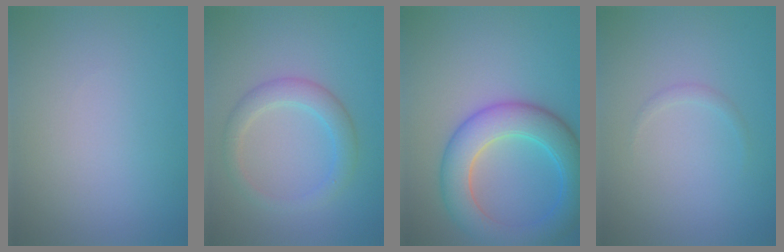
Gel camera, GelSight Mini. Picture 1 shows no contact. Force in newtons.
{"total": 2.8, "press": 2.8, "slide": 0.1}
{"total": 7.3, "press": 7.3, "slide": 0.1}
{"total": 0.6, "press": 0.6, "slide": 0.1}